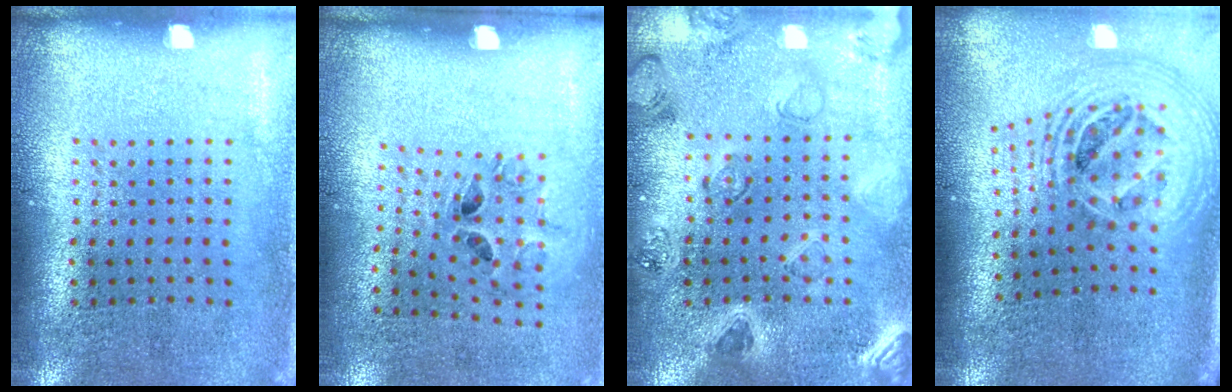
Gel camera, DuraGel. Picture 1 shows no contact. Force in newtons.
{"total": 1.3, "press": 0.7, "slide": 1.2}
{"total": 0.8, "press": 0.7, "slide": 0.3}
{"total": 2.5, "press": 1.9, "slide": 1.7}